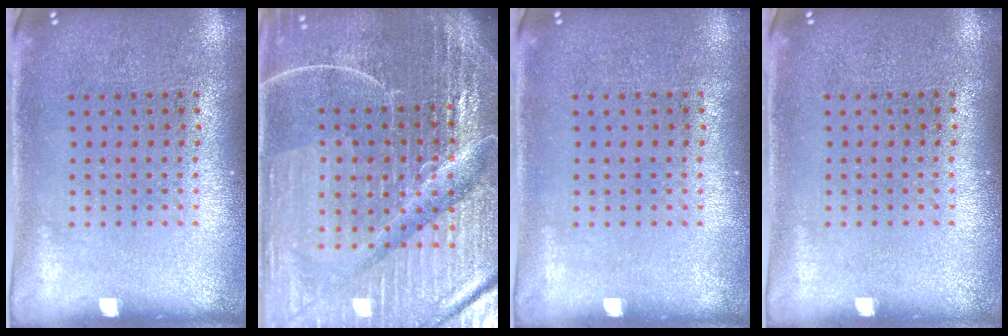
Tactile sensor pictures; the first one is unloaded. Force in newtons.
{"total": 7.1, "press": 6.2, "slide": 3.5}
{"total": 0.0}
{"total": 0.0}